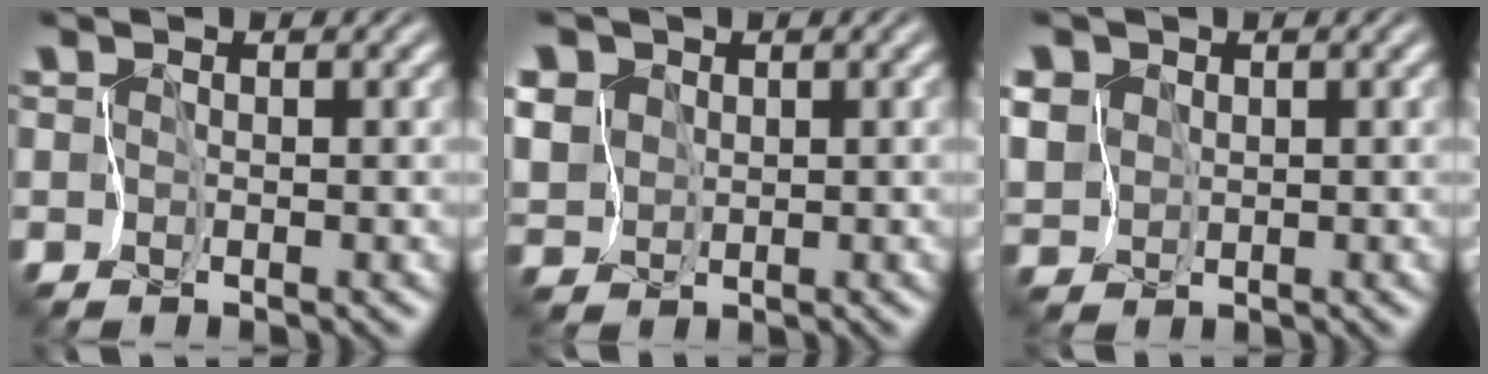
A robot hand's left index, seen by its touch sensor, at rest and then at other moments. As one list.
[{"total": 7.5, "force": [4.2, 5.6, 2.5], "torque": [-0.089, 0.016, 0.069]}, {"total": 6.7, "force": [3.7, 5.1, 2.3], "torque": [-0.079, 0.014, 0.055]}]